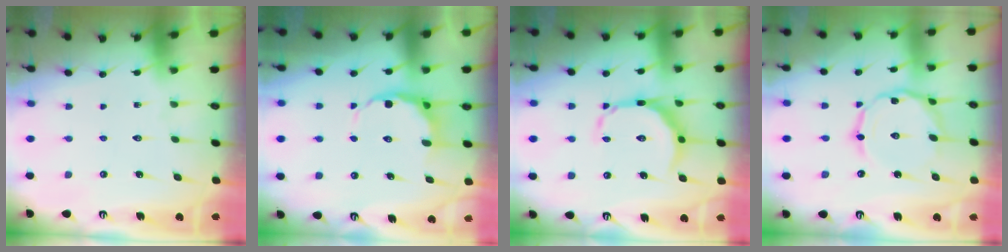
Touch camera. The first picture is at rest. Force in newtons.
{"total": 7.7, "press": 7.5, "slide": 1.6}
{"total": 11.0, "press": 11.0, "slide": 0.6}
{"total": 8.0, "press": 8.0, "slide": 0.5}